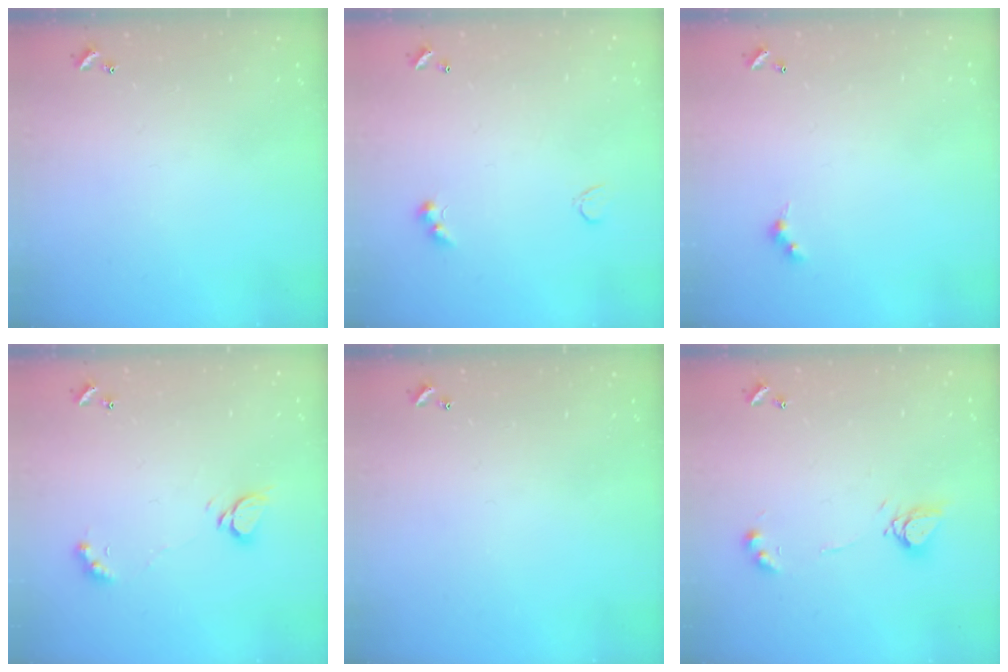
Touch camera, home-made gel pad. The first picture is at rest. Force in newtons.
{"total": 3.9, "press": 3.8, "slide": 0.6}
{"total": 2.4, "press": 2.4, "slide": 0.4}
{"total": 2.8, "press": 2.8, "slide": 0.3}
{"total": 0.0}
{"total": 8.5, "press": 8.4, "slide": 0.9}